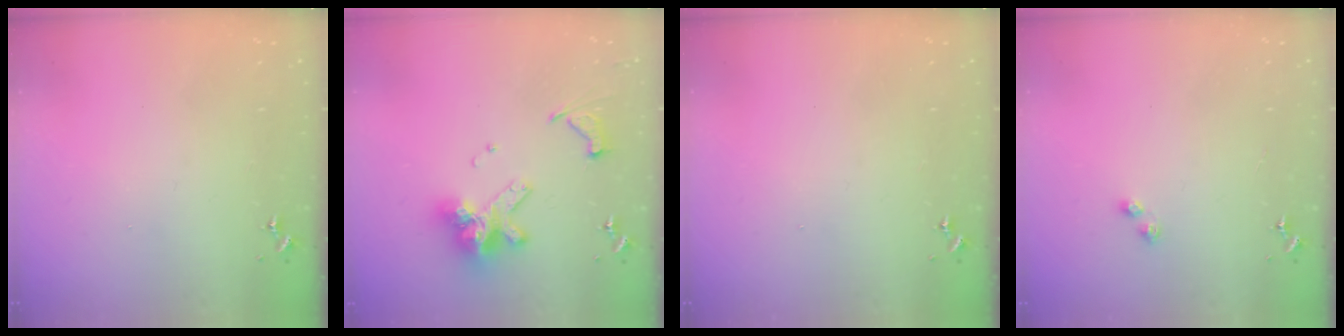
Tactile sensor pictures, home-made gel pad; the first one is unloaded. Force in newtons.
{"total": 14.8, "press": 14.7, "slide": 1.6}
{"total": 0.0}
{"total": 2.8, "press": 2.8, "slide": 0.3}